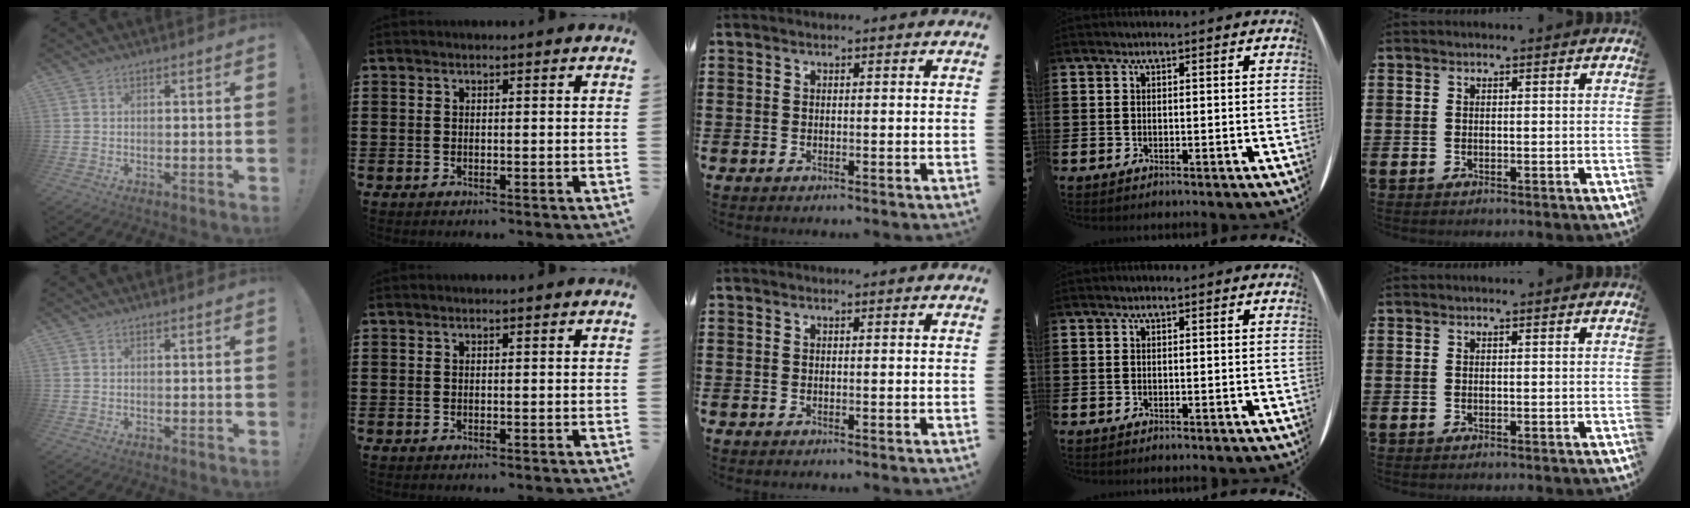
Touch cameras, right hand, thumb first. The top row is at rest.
{}